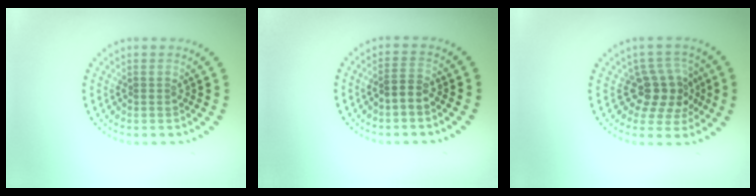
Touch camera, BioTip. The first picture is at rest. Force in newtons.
{"total": 1.7, "press": 1.6, "slide": 0.8}
{"total": 3.8, "press": 3.2, "slide": 2.1}